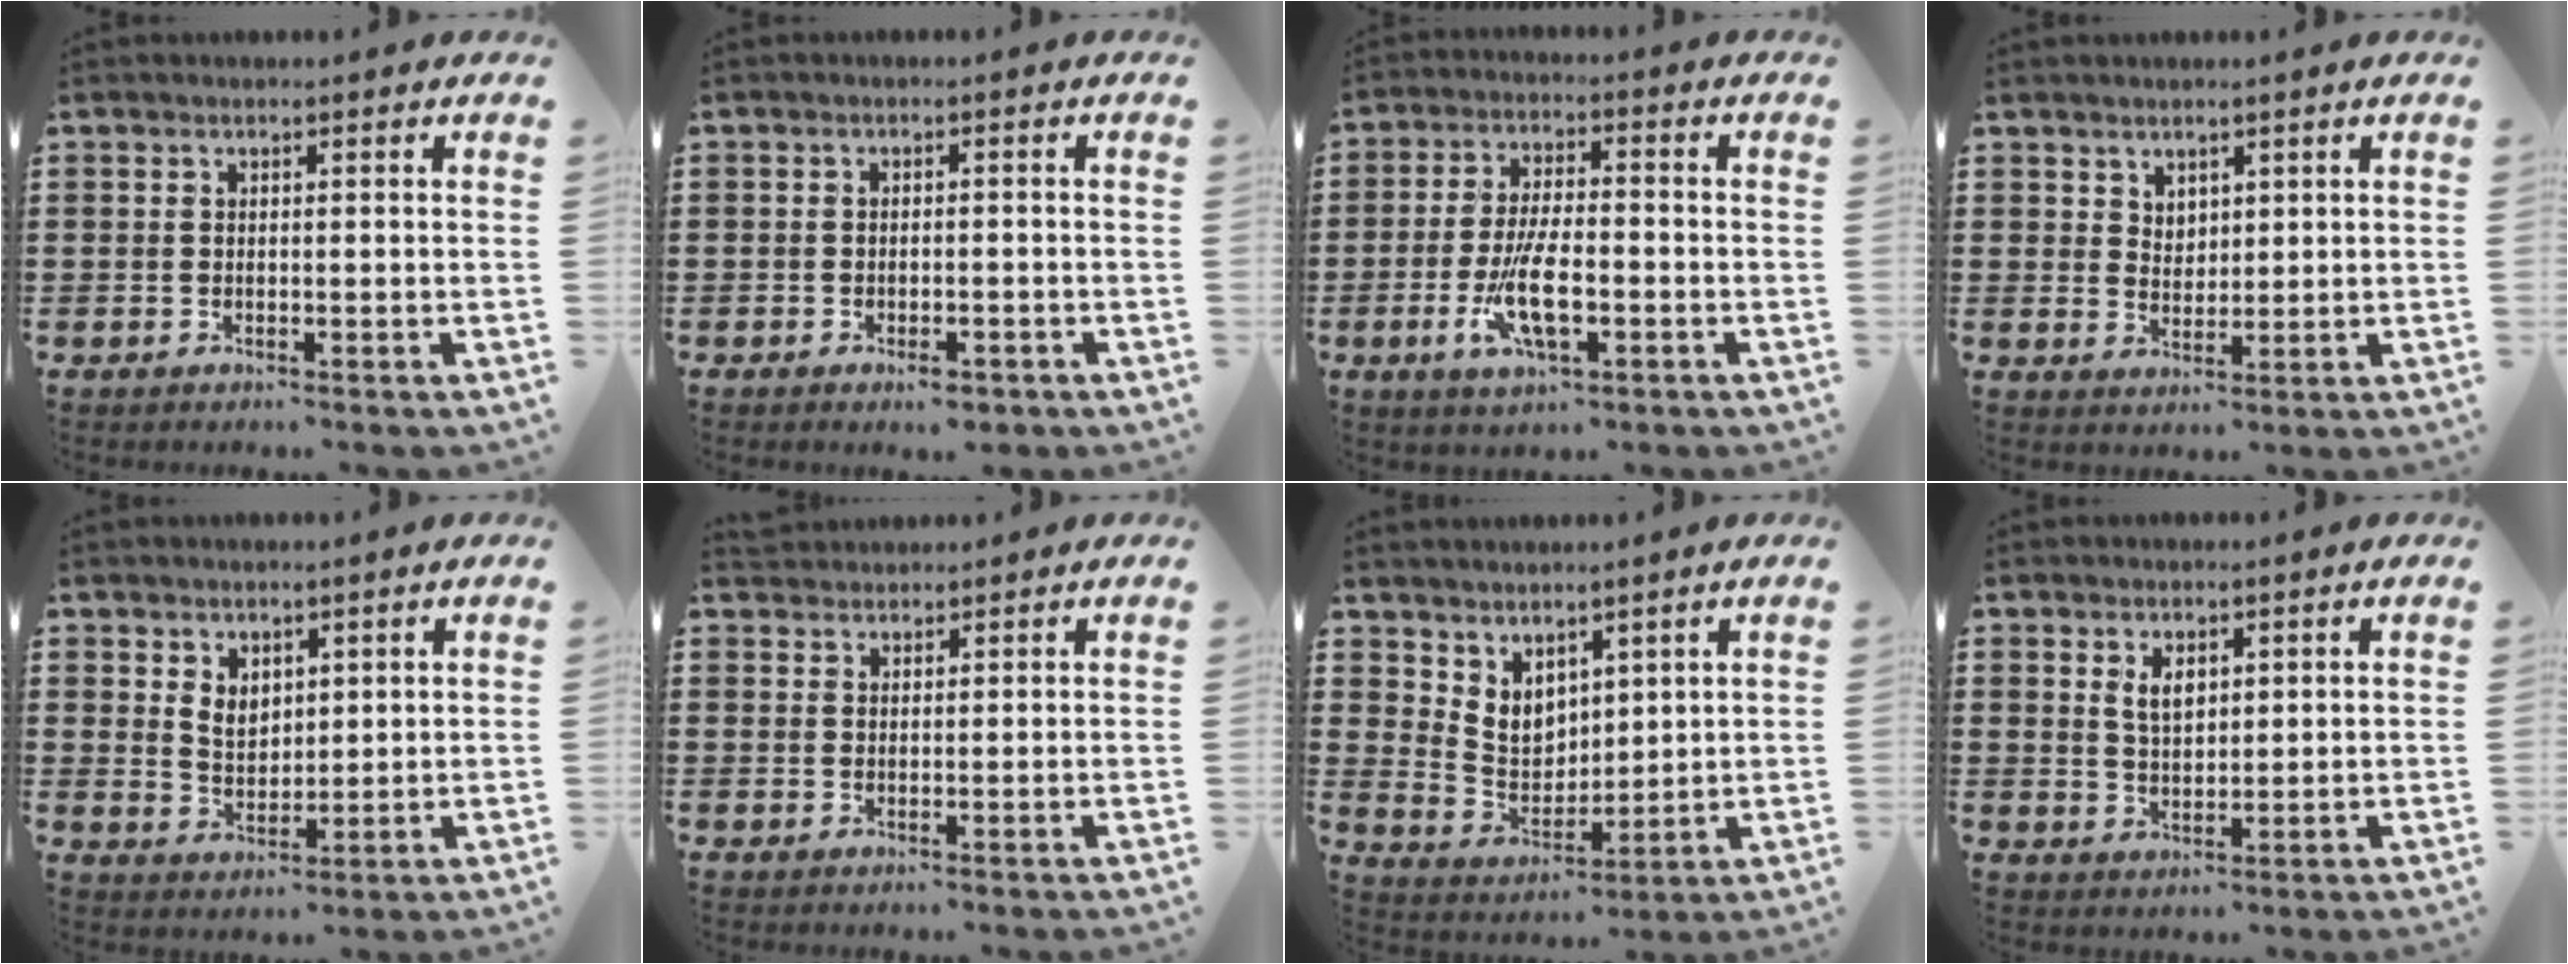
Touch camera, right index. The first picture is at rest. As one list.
[{"total": 2.0, "force": [-1.5, 0.6, 1.1], "torque": [-0.022, 0.002, -0.030]}, {"total": 9.2, "force": [-2.7, 3.2, 8.2], "torque": [-0.183, -0.021, -0.051]}, {"total": 2.9, "force": [2.1, 1.9, 0.2], "torque": [-0.012, 0.007, 0.041]}, {"total": 3.7, "force": [2.1, 2.6, 1.6], "torque": [-0.039, 0.010, 0.039]}, {"total": 1.8, "force": [1.7, 0.4, -0.3], "torque": [0.001, 0.005, 0.035]}, {"total": 5.3, "force": [3.8, 3.5, 1.5], "torque": [-0.049, -0.007, 0.073]}, {"total": 3.4, "force": [1.8, 1.9, 2.2], "torque": [-0.049, 0.006, 0.032]}]